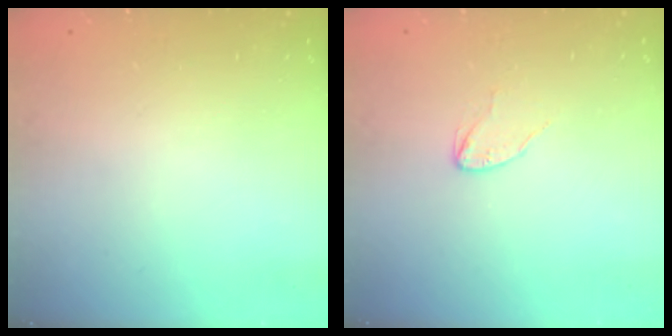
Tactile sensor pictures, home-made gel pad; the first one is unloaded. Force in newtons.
{"total": 2.7, "press": 2.7, "slide": 0.2}